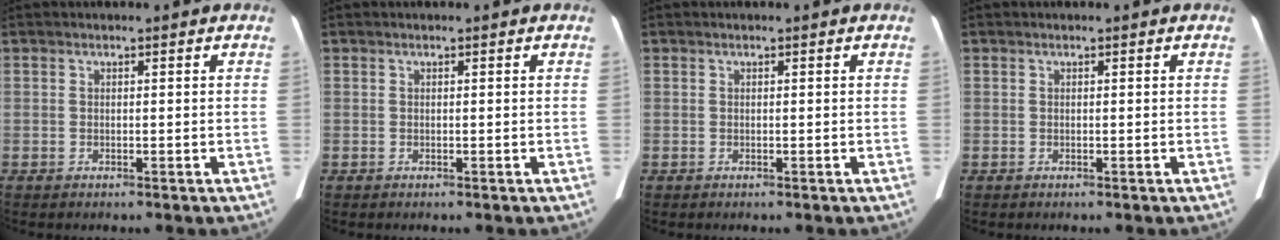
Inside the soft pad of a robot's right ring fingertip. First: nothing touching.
{"total": 0.0}
{"total": 0.0}
{"total": 0.0}